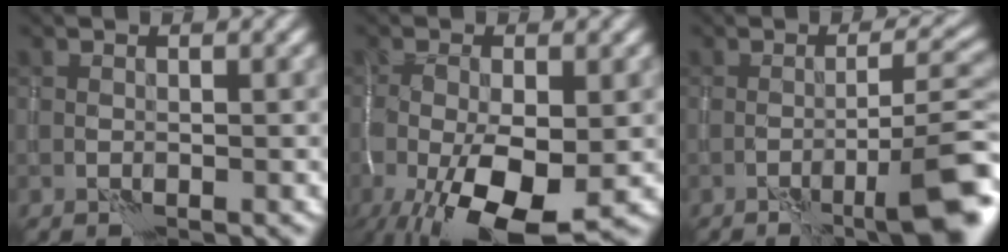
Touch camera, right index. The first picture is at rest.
{"total": 10.7, "force": [-3.9, 4.5, 8.9], "torque": [-0.167, -0.028, -0.059]}
{"total": 7.3, "force": [-3.6, 1.0, 6.2], "torque": [-0.075, 0.021, -0.054]}